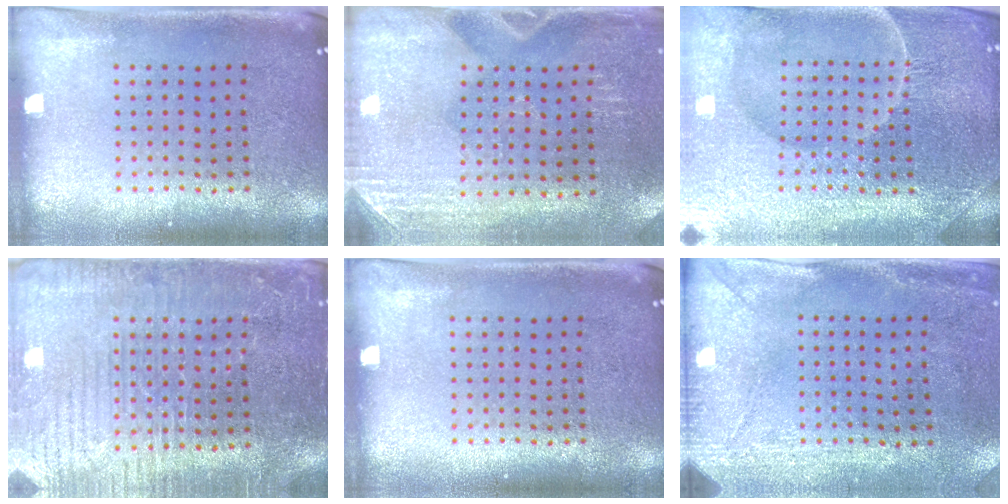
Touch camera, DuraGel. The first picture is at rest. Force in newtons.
{"total": 2.8, "press": 2.6, "slide": 1.2}
{"total": 5.0, "press": 4.8, "slide": 1.7}
{"total": 3.7, "press": 3.5, "slide": 1.1}
{"total": 0.0}
{"total": 2.9, "press": 2.3, "slide": 1.8}